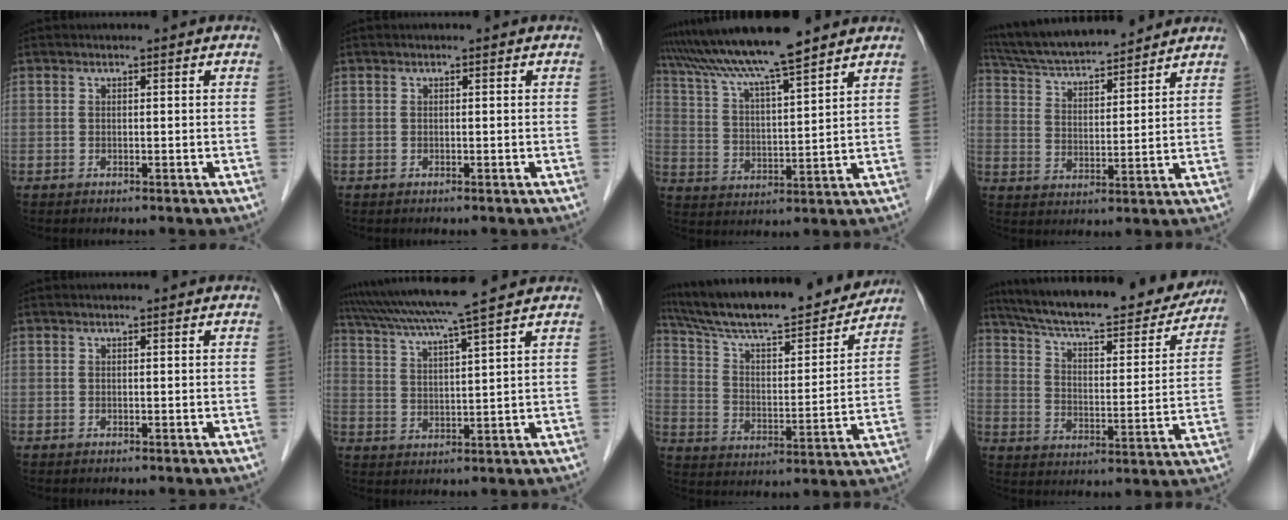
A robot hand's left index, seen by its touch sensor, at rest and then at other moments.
{"total": 0.0}
{"total": 14.0, "force": [11.9, -0.1, 7.3], "torque": [-0.135, 0.020, 0.209]}
{"total": 15.7, "force": [14.4, 2.0, 5.9], "torque": [-0.109, 0.023, 0.244]}
{"total": 0.0}
{"total": 11.9, "force": [10.1, -1.6, 6.2], "torque": [-0.114, 0.019, 0.162]}
{"total": 22.9, "force": [20.2, 3.2, 10.2], "torque": [-0.172, 0.001, 0.306]}
{"total": 26.0, "force": [22.6, 5.4, 11.5], "torque": [-0.189, -0.007, 0.310]}